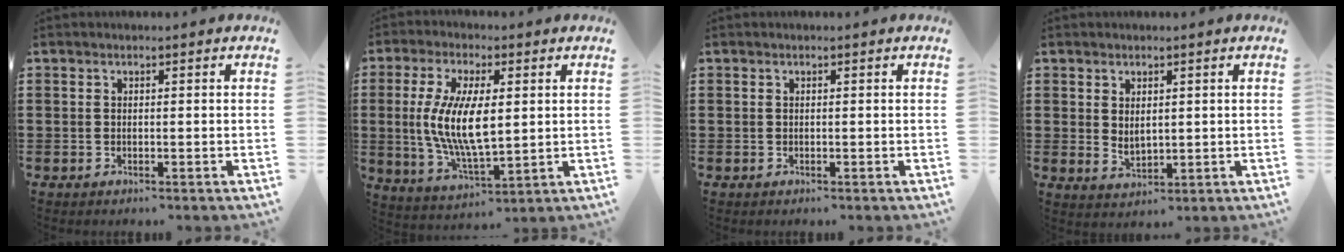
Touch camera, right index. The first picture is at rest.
{"total": 10.4, "force": [0.7, 4.0, 9.6], "torque": [-0.206, -0.004, 0.011]}
{"total": 0.0}
{"total": 2.0, "force": [1.1, 1.2, 1.2], "torque": [-0.017, 0.000, 0.018]}